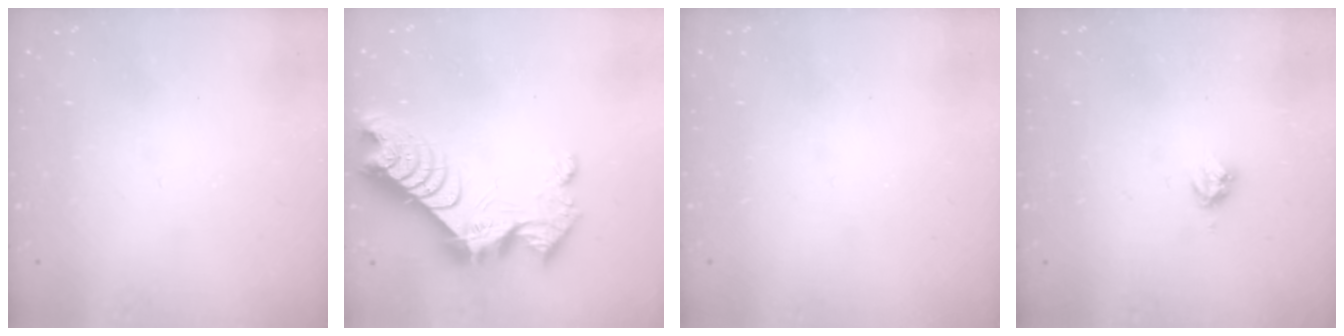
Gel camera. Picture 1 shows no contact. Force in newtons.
{"total": 14.7, "press": 14.6, "slide": 1.2}
{"total": 0.0}
{"total": 3.0, "press": 3.0, "slide": 0.3}